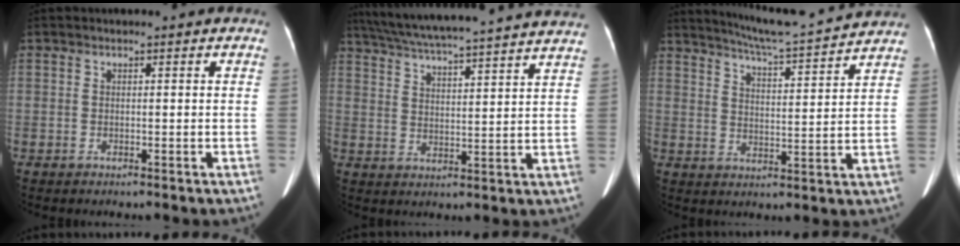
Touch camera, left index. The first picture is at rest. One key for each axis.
{"total": 25.9, "fx": 23.3, "fy": 0.4, "fz": 11.2, "tx": -0.194, "ty": 0.000, "tz": 0.316}
{"total": 13.1, "fx": 12.4, "fy": -0.7, "fz": 4.2, "tx": -0.082, "ty": 0.002, "tz": 0.177}